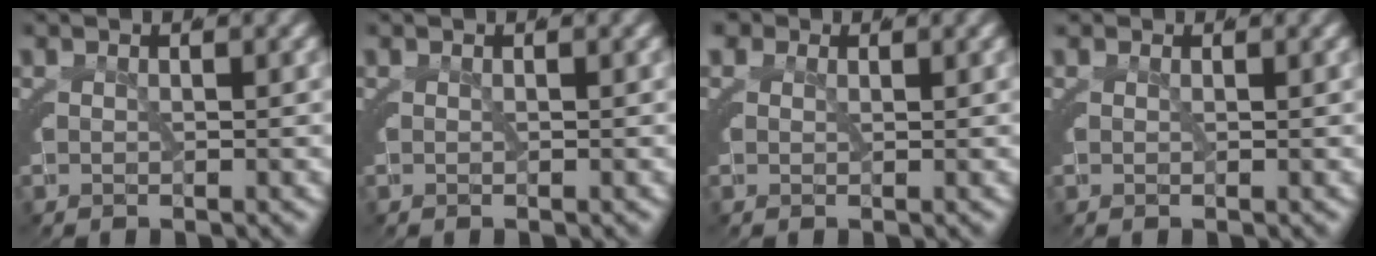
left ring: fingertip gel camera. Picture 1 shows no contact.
{"total": 0.0}
{"total": 1.6, "force": [0.9, 1.2, 0.6], "torque": [-0.022, -0.004, 0.017]}
{"total": 0.6, "force": [0.5, 0.4, 0.1], "torque": [-0.007, -0.003, 0.010]}